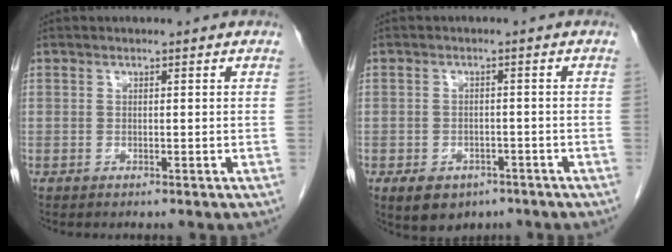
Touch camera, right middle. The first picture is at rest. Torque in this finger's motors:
{"motor_torque": [0.46, -0.40, 0.20, 0.03]}